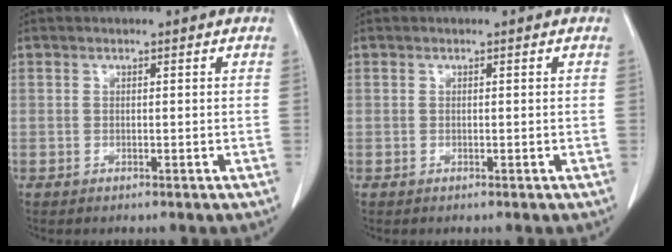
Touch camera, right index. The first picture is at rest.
{"total": 0.0}